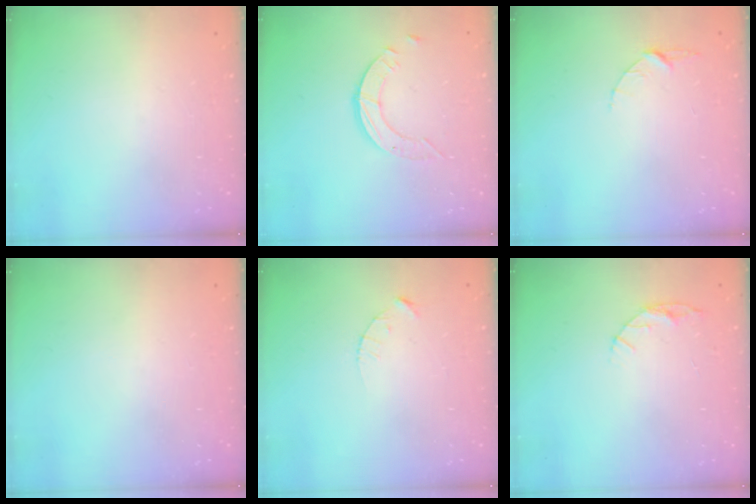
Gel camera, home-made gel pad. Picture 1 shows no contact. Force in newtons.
{"total": 3.7, "press": 3.6, "slide": 0.4}
{"total": 3.4, "press": 3.3, "slide": 0.4}
{"total": 0.0}
{"total": 2.1, "press": 2.1, "slide": 0.3}
{"total": 5.1, "press": 5.1, "slide": 0.5}